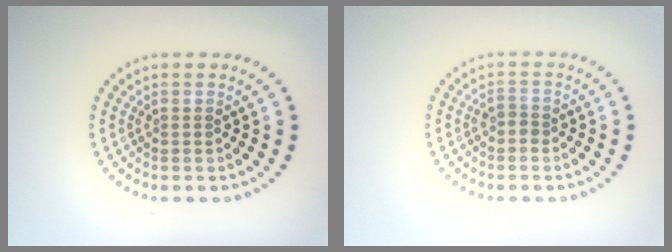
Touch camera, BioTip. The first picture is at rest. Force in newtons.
{"total": 1.1, "press": 0.9, "slide": 0.7}